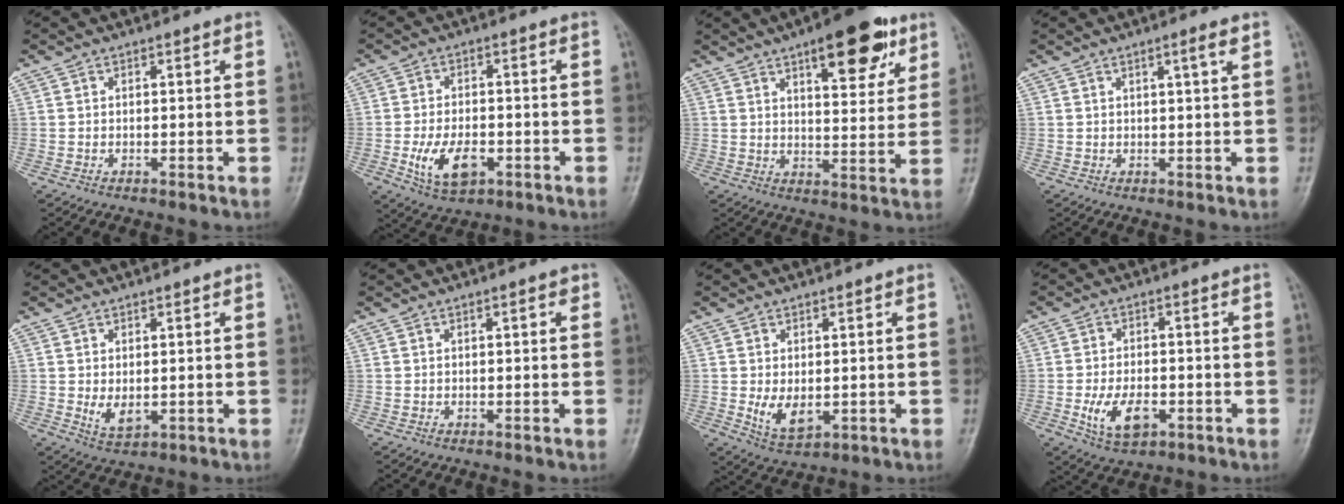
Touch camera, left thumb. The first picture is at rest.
{"total": 8.4, "force": [-2.5, 4.9, 6.3], "torque": [-0.109, 0.004, -0.036]}
{"total": 14.3, "force": [8.2, 5.4, 10.4], "torque": [-0.107, -0.033, 0.114]}
{"total": 2.2, "force": [1.2, -0.2, 1.8], "torque": [-0.031, -0.006, 0.020]}
{"total": 4.0, "force": [0.6, 2.4, 3.2], "torque": [-0.048, -0.013, 0.021]}
{"total": 1.1, "force": [0.6, 0.3, 0.9], "torque": [-0.012, 0.001, 0.007]}
{"total": 5.5, "force": [0.3, 3.4, 4.3], "torque": [-0.066, -0.016, 0.019]}
{"total": 7.6, "force": [-2.2, 4.4, 5.7], "torque": [-0.101, 0.001, -0.031]}